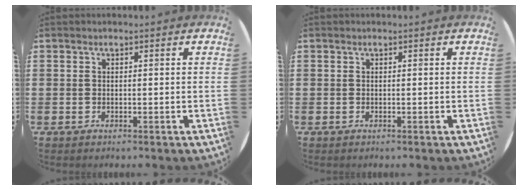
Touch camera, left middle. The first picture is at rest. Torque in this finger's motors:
{"motor_torque": [-0.03, 0.01, 0.01, 0.00]}